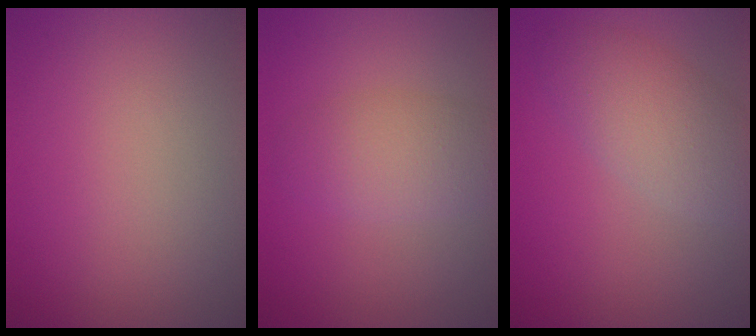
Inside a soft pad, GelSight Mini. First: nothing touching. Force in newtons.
{"total": 3.4, "press": 3.4, "slide": 0.1}
{"total": 4.3, "press": 4.3, "slide": 0.3}